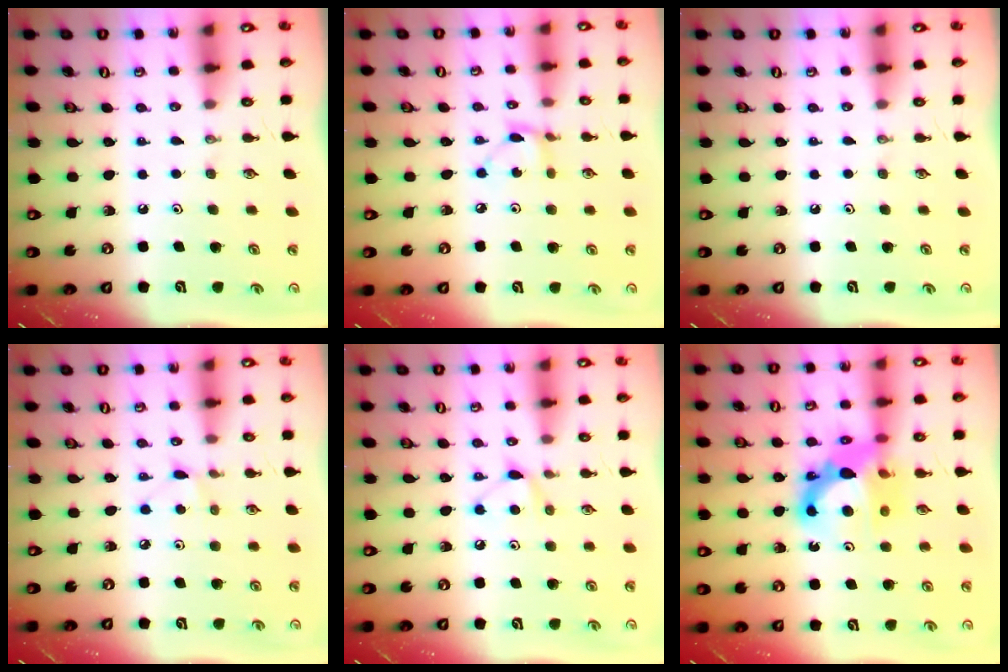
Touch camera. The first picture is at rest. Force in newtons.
{"total": 2.8, "press": 2.8, "slide": 0.2}
{"total": 0.0}
{"total": 4.1, "press": 4.1, "slide": 0.6}
{"total": 6.7, "press": 6.7, "slide": 0.8}
{"total": 12.6, "press": 12.4, "slide": 2.4}